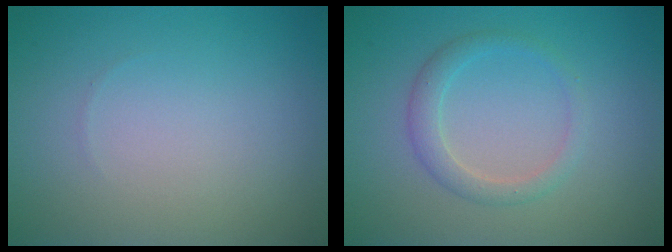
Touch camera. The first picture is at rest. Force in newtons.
{"total": 2.0, "press": 2.0, "slide": 0.1}